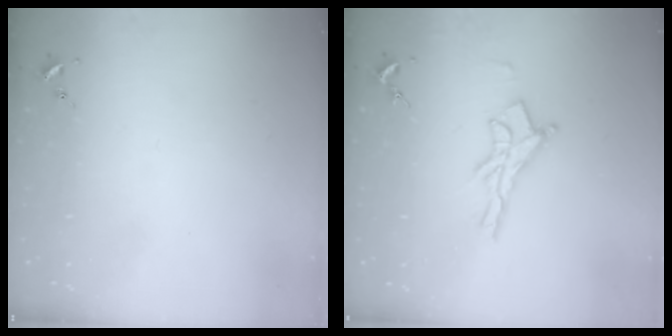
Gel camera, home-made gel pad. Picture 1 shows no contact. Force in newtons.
{"total": 11.7, "press": 11.7, "slide": 0.8}